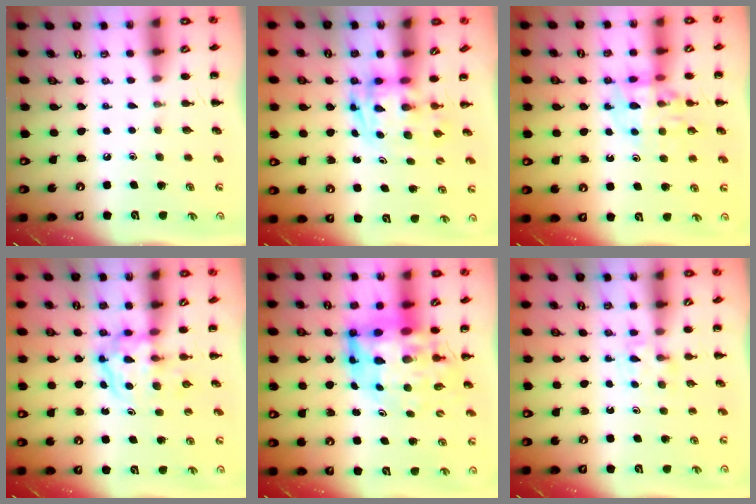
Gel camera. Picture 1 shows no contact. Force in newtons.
{"total": 2.7, "press": 2.6, "slide": 0.5}
{"total": 11.4, "press": 11.1, "slide": 2.5}
{"total": 3.8, "press": 3.8, "slide": 0.4}
{"total": 11.0, "press": 10.4, "slide": 3.6}
{"total": 3.8, "press": 3.6, "slide": 1.3}